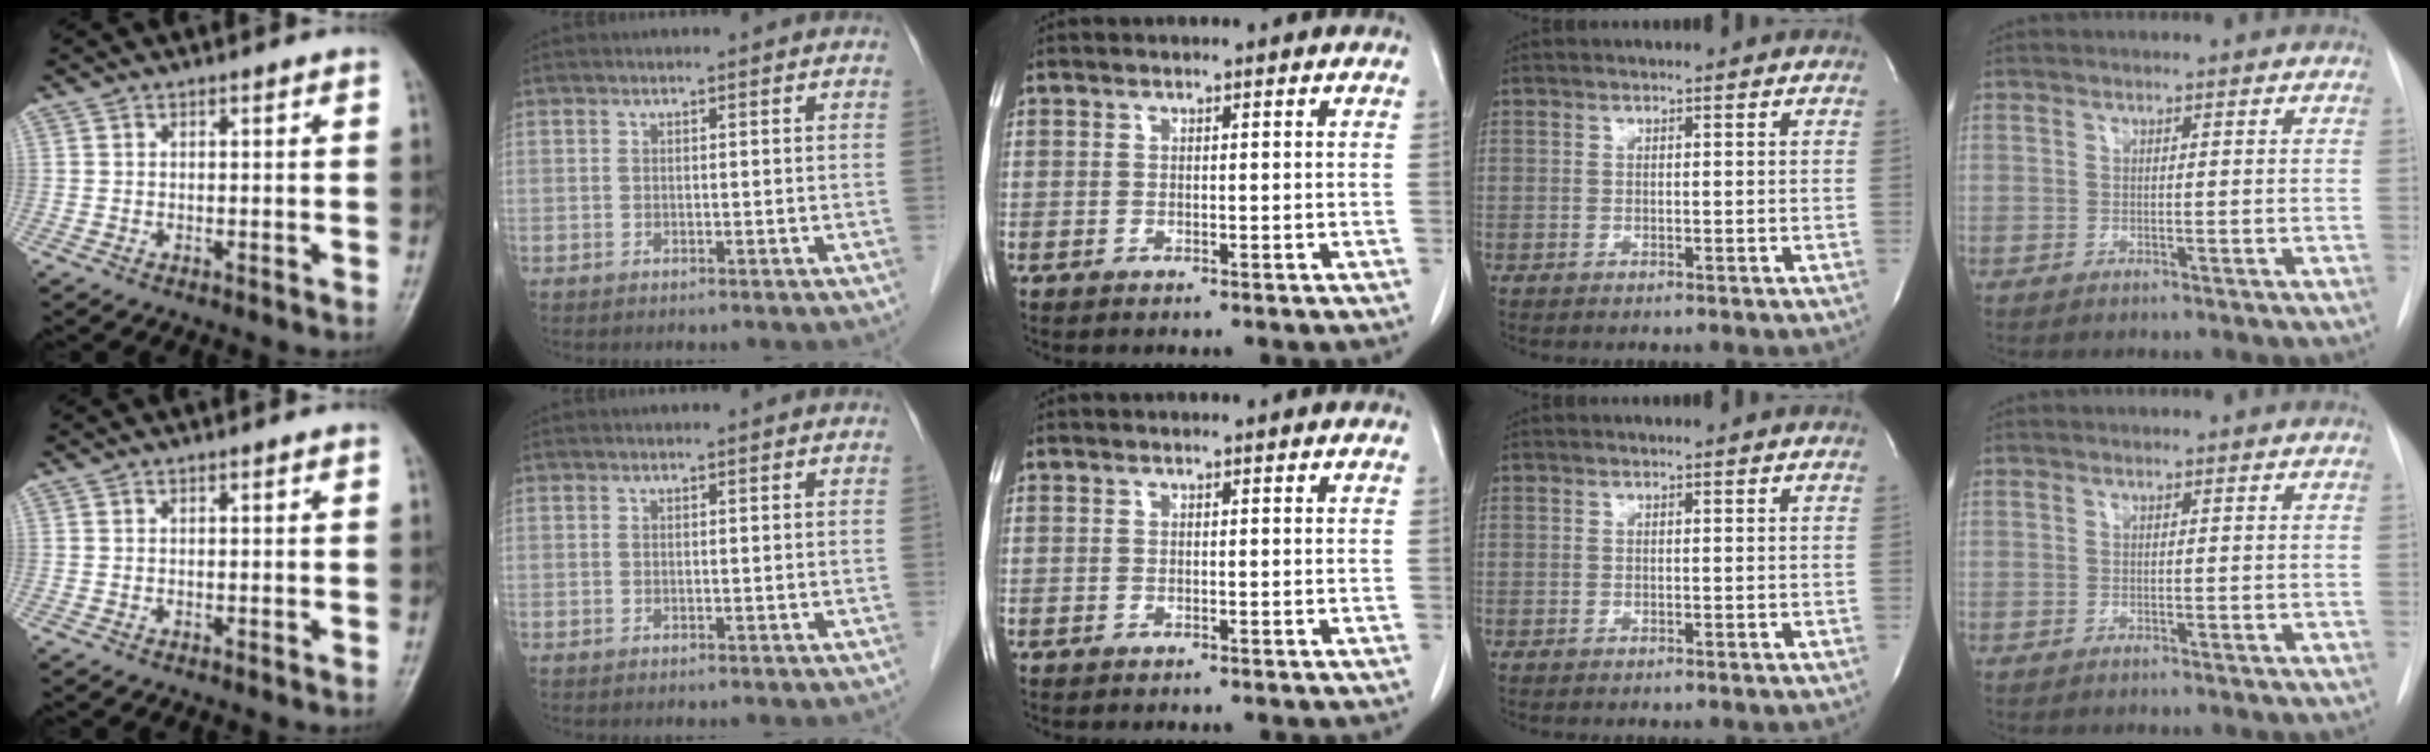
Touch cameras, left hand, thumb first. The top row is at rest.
{}